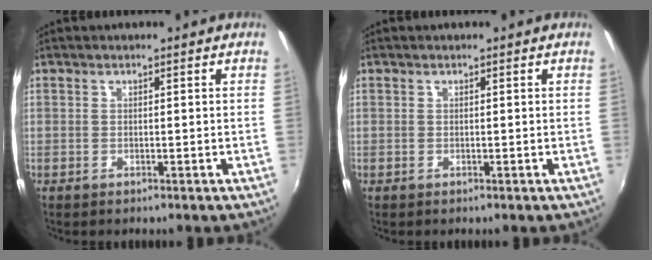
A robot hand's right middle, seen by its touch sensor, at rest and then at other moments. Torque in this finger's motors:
{"motor_torque": [0.07, -0.16, 0.05, 0.01]}